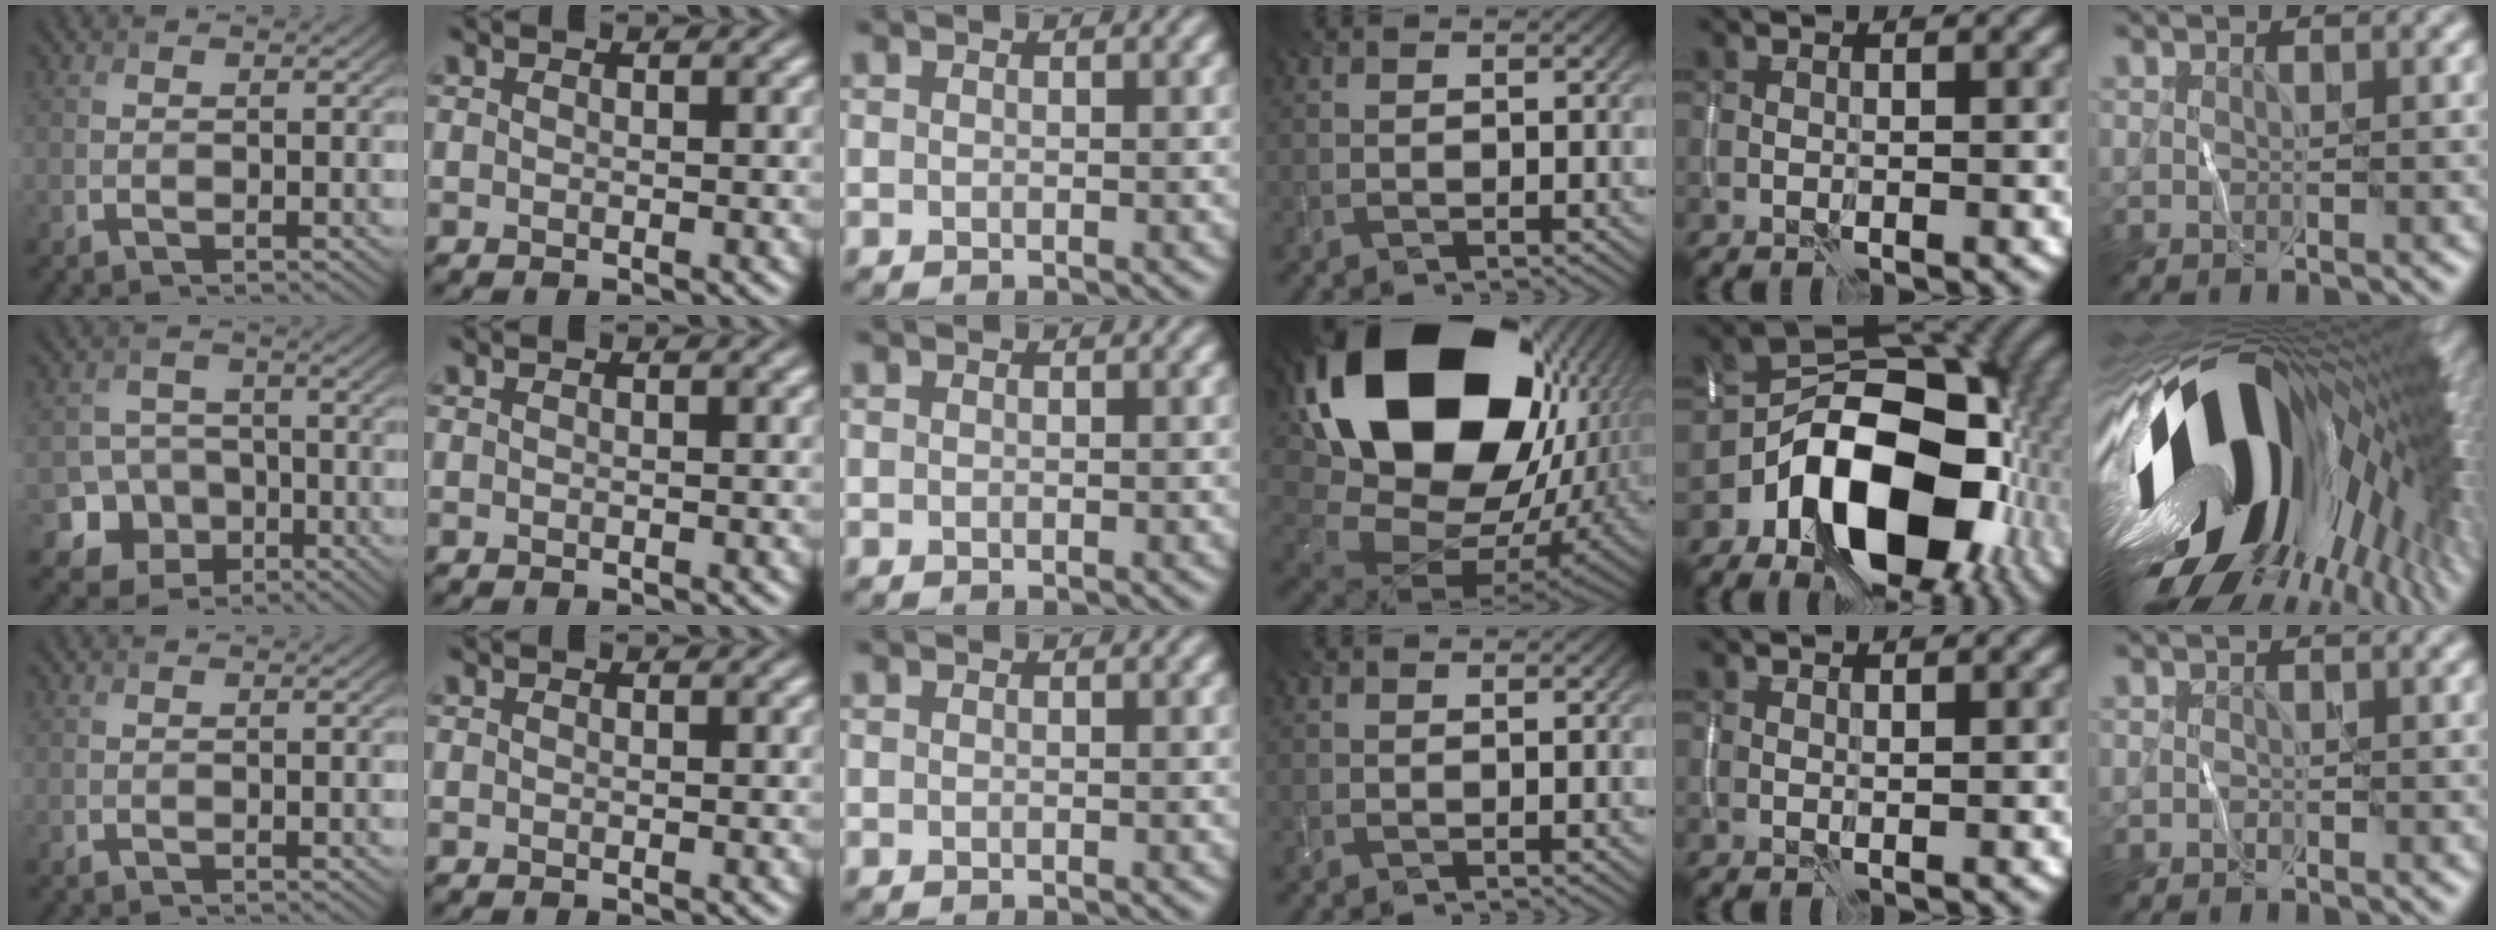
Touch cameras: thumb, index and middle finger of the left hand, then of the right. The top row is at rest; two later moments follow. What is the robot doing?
{"motion": "wipe", "object": "whiteboard"}